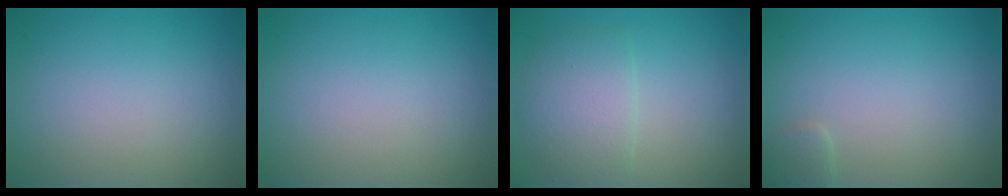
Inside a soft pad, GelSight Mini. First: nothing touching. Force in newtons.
{"total": 0.0}
{"total": 3.6, "press": 3.6, "slide": 0.1}
{"total": 1.0, "press": 1.0, "slide": 0.1}